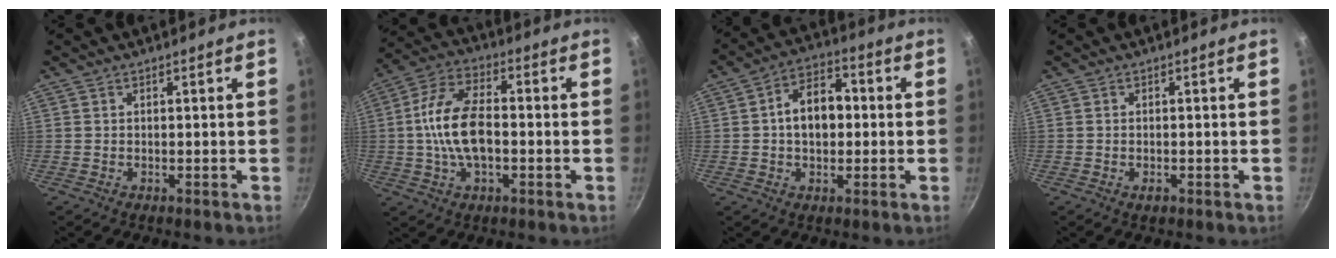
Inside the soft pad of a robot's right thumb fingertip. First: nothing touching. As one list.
[{"total": 13.1, "force": [-1.1, 7.0, 11.1], "torque": [-0.202, 0.032, -0.030]}, {"total": 9.9, "force": [0.3, 6.7, 7.3], "torque": [-0.083, 0.024, -0.005]}, {"total": 1.2, "force": [-0.5, 0.6, 0.9], "torque": [-0.016, 0.001, -0.010]}]